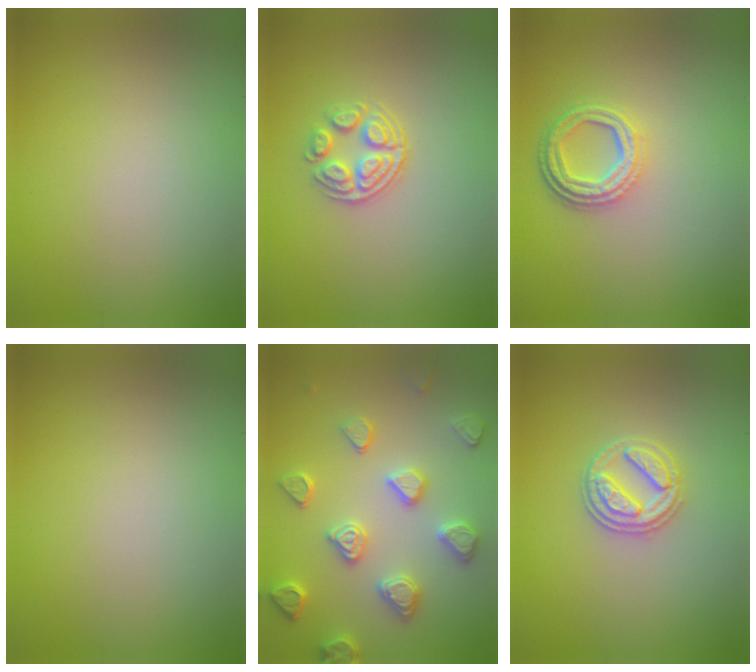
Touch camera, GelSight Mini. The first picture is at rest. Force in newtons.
{"total": 3.1, "press": 2.6, "slide": 1.8}
{"total": 4.0, "press": 3.1, "slide": 2.5}
{"total": 0.0}
{"total": 4.6, "press": 4.1, "slide": 2.1}
{"total": 3.3, "press": 3.0, "slide": 1.3}